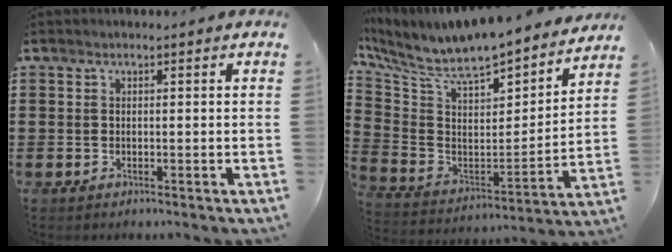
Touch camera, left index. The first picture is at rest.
{"total": 7.2, "force": [6.7, 1.5, 2.2], "torque": [-0.083, -0.072, 0.109]}